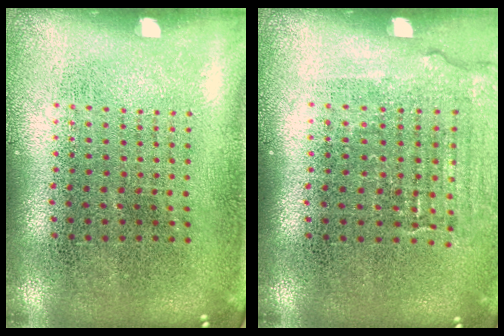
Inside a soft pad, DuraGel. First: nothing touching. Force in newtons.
{"total": 1.1, "press": 1.1, "slide": 0.4}